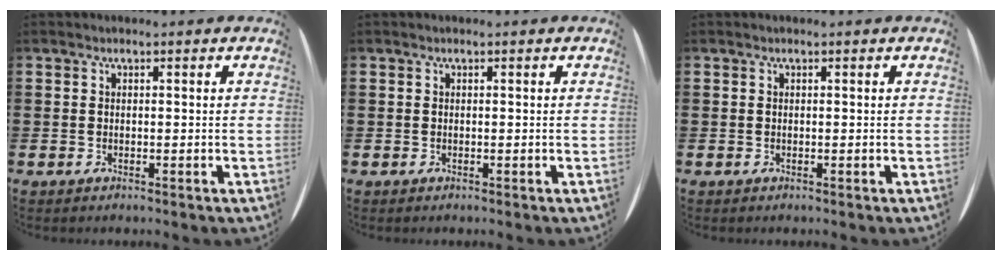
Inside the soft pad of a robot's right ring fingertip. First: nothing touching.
{"total": 0.0}
{"total": 0.0}